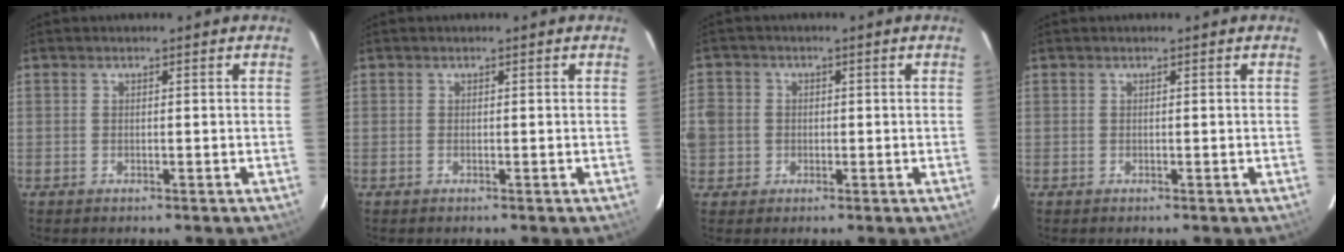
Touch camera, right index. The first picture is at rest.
{"total": 0.5, "force": [-0.1, 0.1, 0.5], "torque": [-0.011, 0.001, -0.002]}
{"total": 6.6, "force": [-0.8, 6.3, 1.8], "torque": [-0.057, 0.018, -0.010]}
{"total": 0.0}